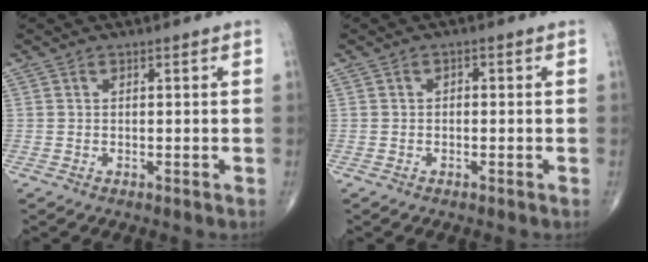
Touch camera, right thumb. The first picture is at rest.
{"total": 0.9, "force": [-0.1, 0.7, 0.6], "torque": [-0.003, 0.003, -0.007]}